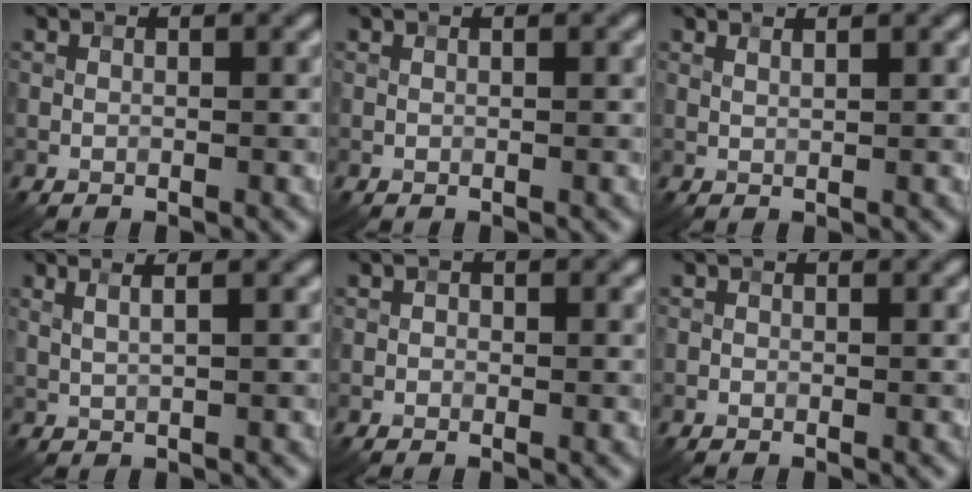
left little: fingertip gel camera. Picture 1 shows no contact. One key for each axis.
{"total": 0.0}
{"total": 1.1, "fx": 0.9, "fy": 0.3, "fz": 0.7, "tx": -0.008, "ty": -0.002, "tz": 0.010}
{"total": 3.0, "fx": 1.5, "fy": 1.1, "fz": 2.3, "tx": -0.022, "ty": 0.004, "tz": 0.006}
{"total": 0.7, "fx": 0.0, "fy": 0.7, "fz": 0.4, "tx": -0.002, "ty": -0.004, "tz": -0.002}
{"total": 0.0}